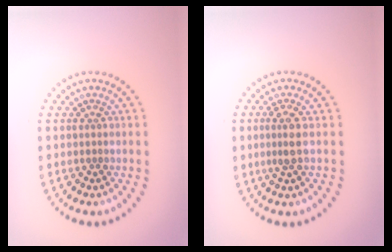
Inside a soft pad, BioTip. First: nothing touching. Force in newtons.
{"total": 1.9, "press": 1.6, "slide": 1.0}